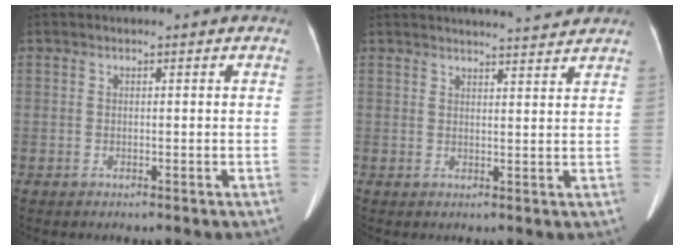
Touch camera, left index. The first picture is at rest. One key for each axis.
{"total": 7.1, "fx": 6.9, "fy": 0.1, "fz": 1.9, "tx": -0.033, "ty": 0.004, "tz": 0.083}